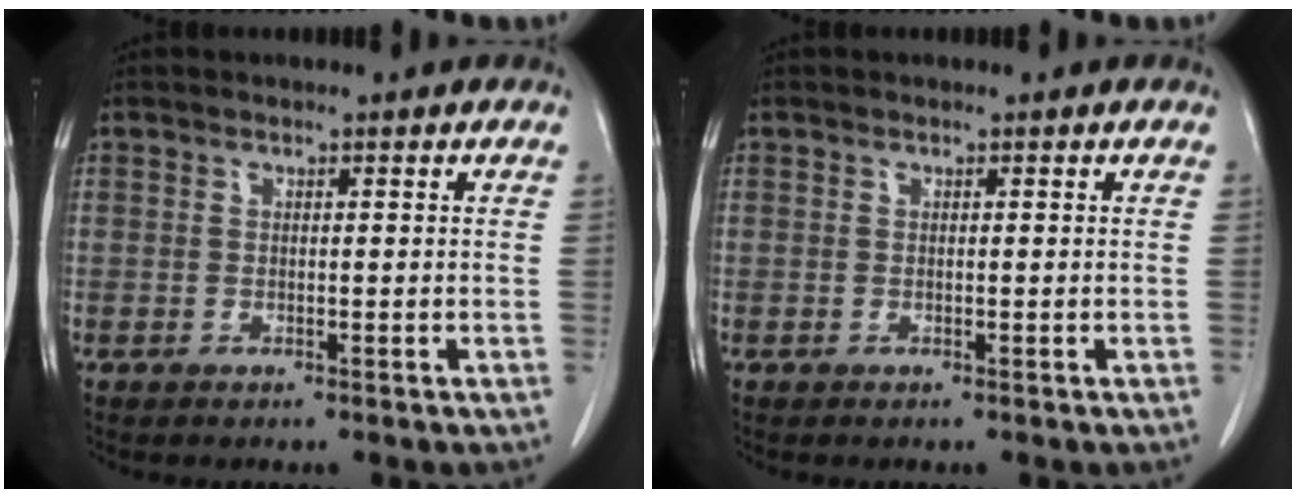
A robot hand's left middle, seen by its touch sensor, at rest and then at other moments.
{"total": 0.0}